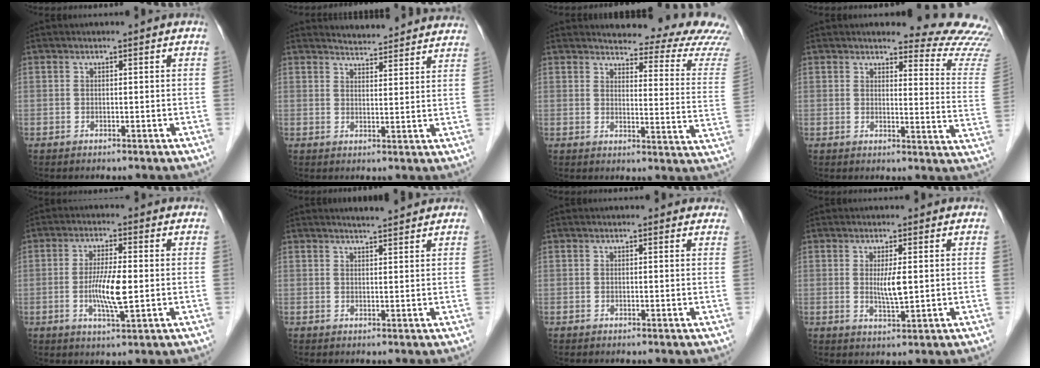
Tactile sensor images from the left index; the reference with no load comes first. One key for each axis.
{"total": 12.4, "fx": 12.0, "fy": 1.9, "fz": 2.1, "tx": -0.006, "ty": -0.002, "tz": 0.131}
{"total": 17.6, "fx": 17.0, "fy": 2.1, "fz": 4.4, "tx": -0.029, "ty": -0.104, "tz": 0.164}
{"total": 14.2, "fx": 13.9, "fy": 1.1, "fz": 2.7, "tx": -0.002, "ty": -0.114, "tz": 0.122}
{"total": 6.4, "fx": -0.8, "fy": 0.9, "fz": 6.3, "tx": -0.120, "ty": -0.011, "tz": -0.017}
{"total": 3.6, "fx": 3.4, "fy": 0.1, "fz": 1.1, "tx": -0.018, "ty": 0.008, "tz": 0.047}
{"total": 1.9, "fx": 1.5, "fy": 1.2, "fz": 0.3, "tx": 0.012, "ty": 0.000, "tz": 0.003}
{"total": 3.5, "fx": 0.4, "fy": 0.6, "fz": 3.4, "tx": -0.059, "ty": -0.010, "tz": 0.007}